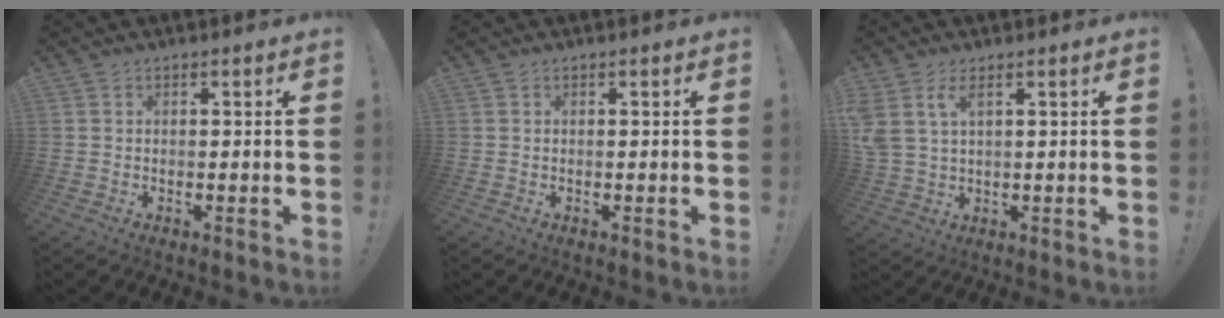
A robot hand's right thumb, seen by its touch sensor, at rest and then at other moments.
{"total": 0.0}
{"total": 5.9, "force": [2.9, 2.7, 4.3], "torque": [-0.098, -0.011, 0.055]}